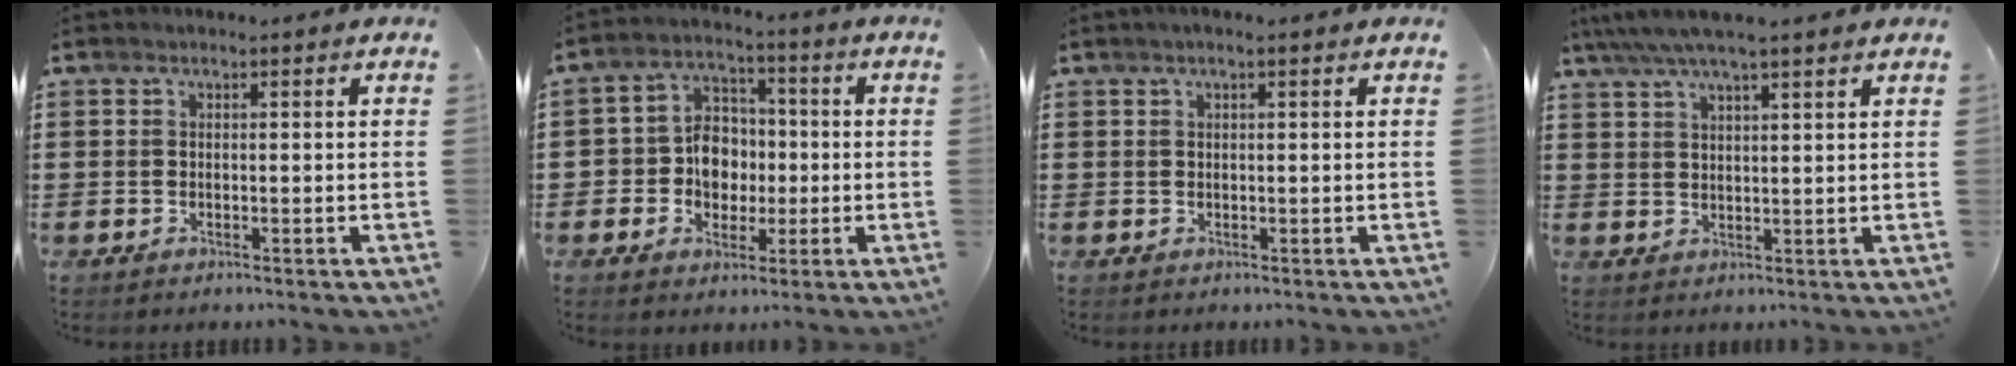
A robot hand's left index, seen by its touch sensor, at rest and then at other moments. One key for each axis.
{"total": 7.2, "fx": -0.8, "fy": 6.3, "fz": 3.2, "tx": -0.077, "ty": 0.021, "tz": -0.014}
{"total": 1.0, "fx": 0.4, "fy": 0.1, "fz": 0.9, "tx": -0.016, "ty": 0.000, "tz": 0.007}
{"total": 4.6, "fx": 3.7, "fy": 0.3, "fz": 2.7, "tx": -0.062, "ty": -0.007, "tz": 0.066}